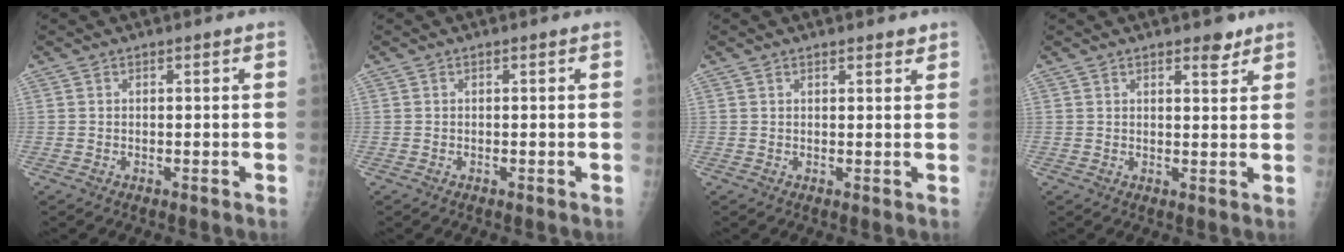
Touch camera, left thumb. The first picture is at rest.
{"total": 0.0}
{"total": 1.9, "force": [1.6, 0.7, 0.8], "torque": [-0.003, -0.006, 0.020]}
{"total": 3.3, "force": [2.3, 1.3, 1.9], "torque": [-0.013, -0.013, 0.031]}